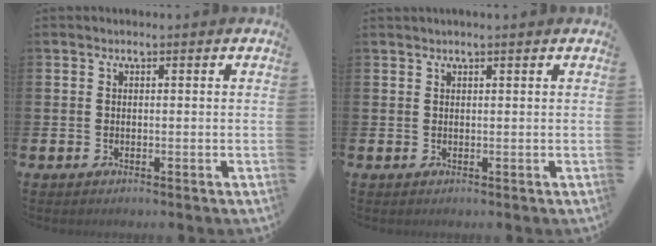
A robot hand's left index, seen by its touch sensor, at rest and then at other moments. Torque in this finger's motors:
{"motor_torque": [0.82, -1.32, 0.08, 0.14]}